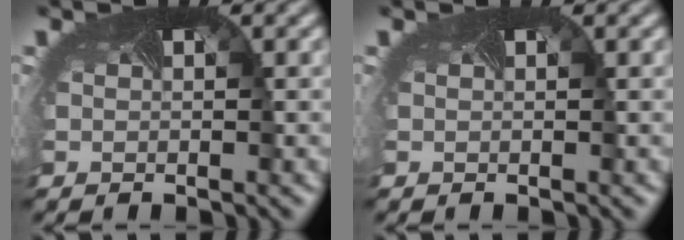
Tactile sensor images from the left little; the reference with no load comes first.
{"total": 0.0}